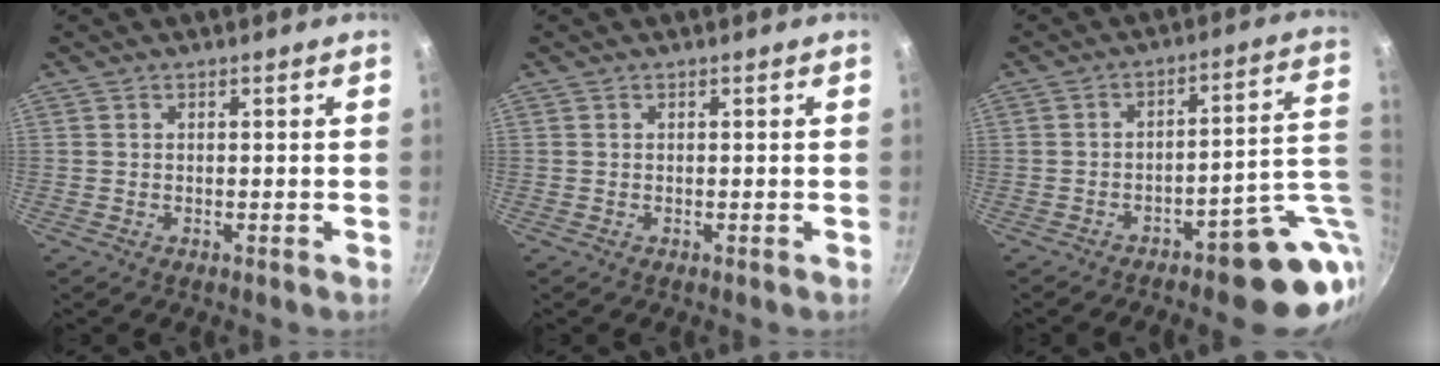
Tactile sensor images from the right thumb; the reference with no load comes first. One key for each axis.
{"total": 0.0}
{"total": 15.1, "fx": -5.0, "fy": 5.9, "fz": 13.0, "tx": -0.099, "ty": 0.034, "tz": -0.060}